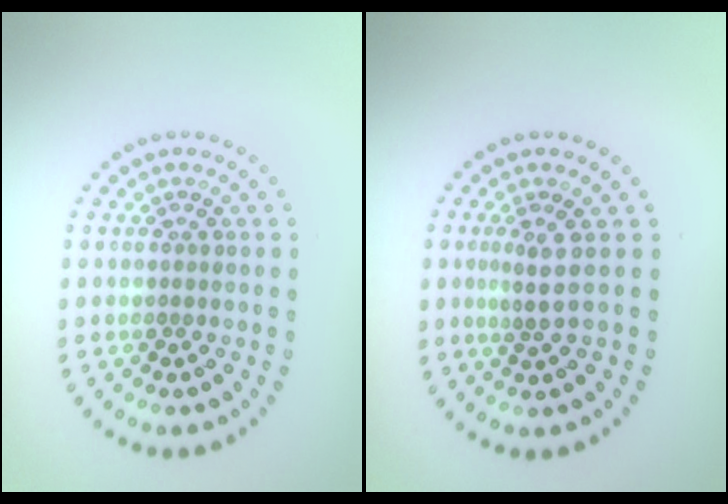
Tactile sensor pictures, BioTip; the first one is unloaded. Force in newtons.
{"total": 1.8, "press": 1.1, "slide": 1.4}